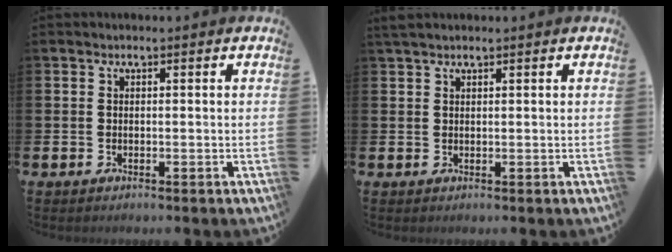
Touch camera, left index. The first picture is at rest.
{"total": 1.4, "force": [1.2, 0.3, 0.6], "torque": [-0.012, 0.004, 0.022]}